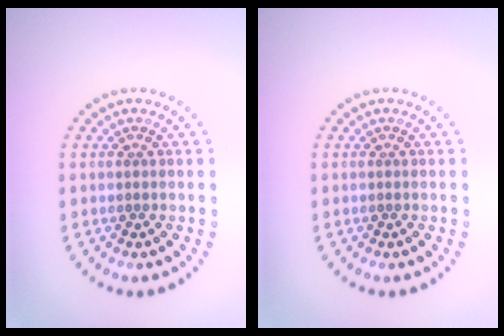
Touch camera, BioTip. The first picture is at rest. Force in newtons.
{"total": 0.0}